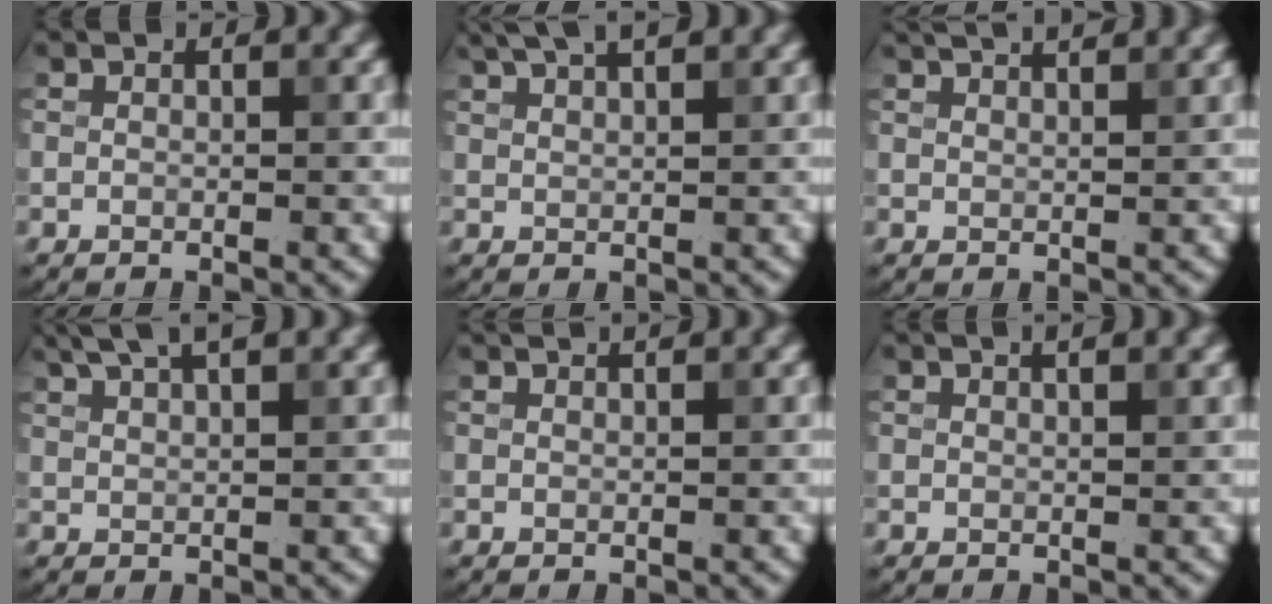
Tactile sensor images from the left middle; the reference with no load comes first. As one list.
[{"total": 4.3, "force": [3.6, 0.6, 2.2], "torque": [-0.046, 0.016, 0.065]}, {"total": 3.7, "force": [3.3, 0.5, 1.5], "torque": [-0.018, 0.017, 0.043]}, {"total": 4.8, "force": [3.8, 0.8, 2.7], "torque": [-0.056, 0.017, 0.070]}, {"total": 1.2, "force": [1.1, -0.1, 0.1], "torque": [-0.009, 0.004, 0.020]}, {"total": 1.3, "force": [1.1, 0.1, 0.7], "torque": [-0.009, 0.005, 0.024]}]